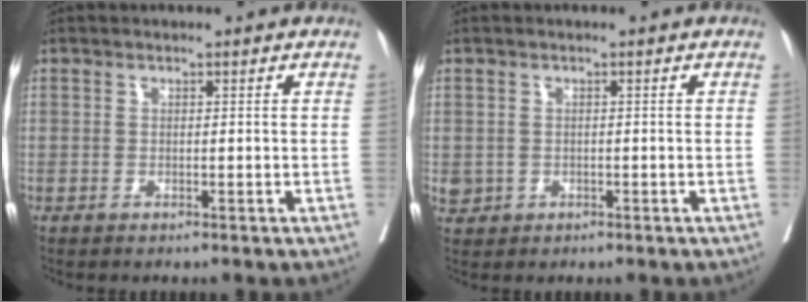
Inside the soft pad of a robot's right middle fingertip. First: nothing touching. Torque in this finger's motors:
{"motor_torque": [0.11, -0.19, 0.00, 0.00]}